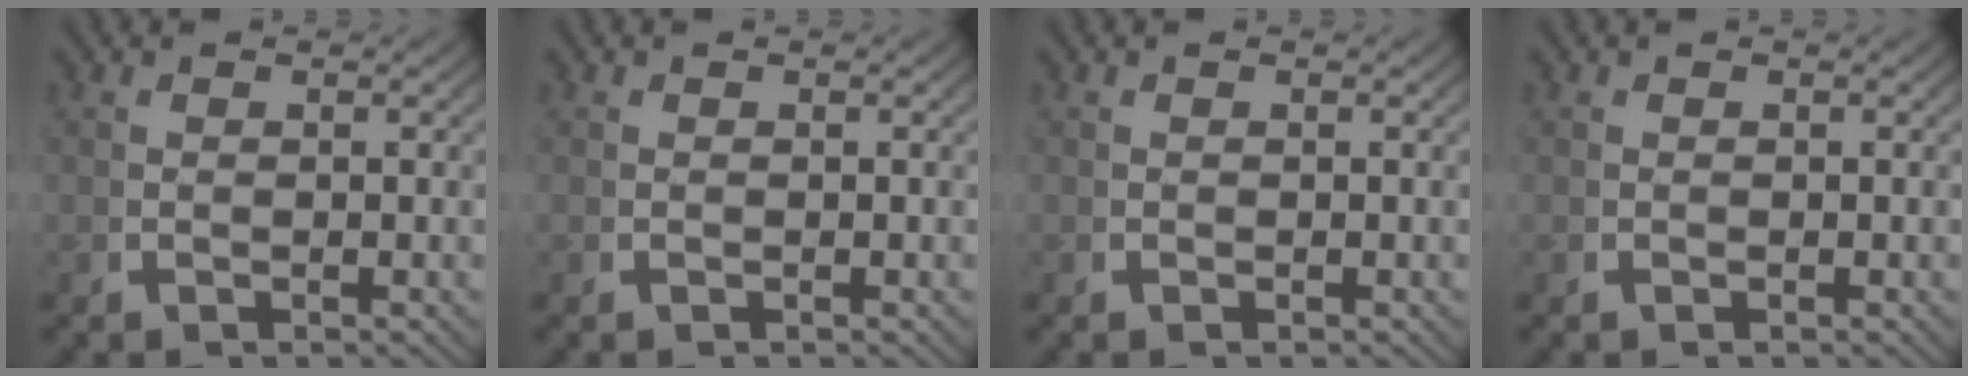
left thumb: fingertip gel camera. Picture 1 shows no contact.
{"total": 0.0}
{"total": 0.0}
{"total": 0.0}